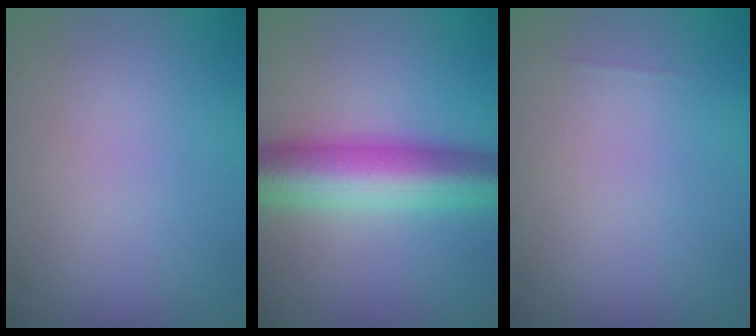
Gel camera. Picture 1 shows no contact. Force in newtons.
{"total": 8.9, "press": 8.9, "slide": 0.1}
{"total": 0.0}